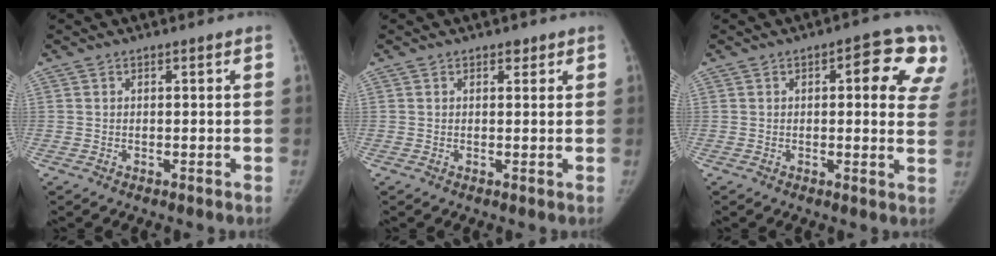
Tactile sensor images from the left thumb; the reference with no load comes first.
{"total": 1.2, "force": [0.9, 0.8, 0.4], "torque": [0.004, -0.005, 0.009]}
{"total": 13.4, "force": [5.2, 5.2, 11.2], "torque": [-0.092, -0.013, 0.047]}